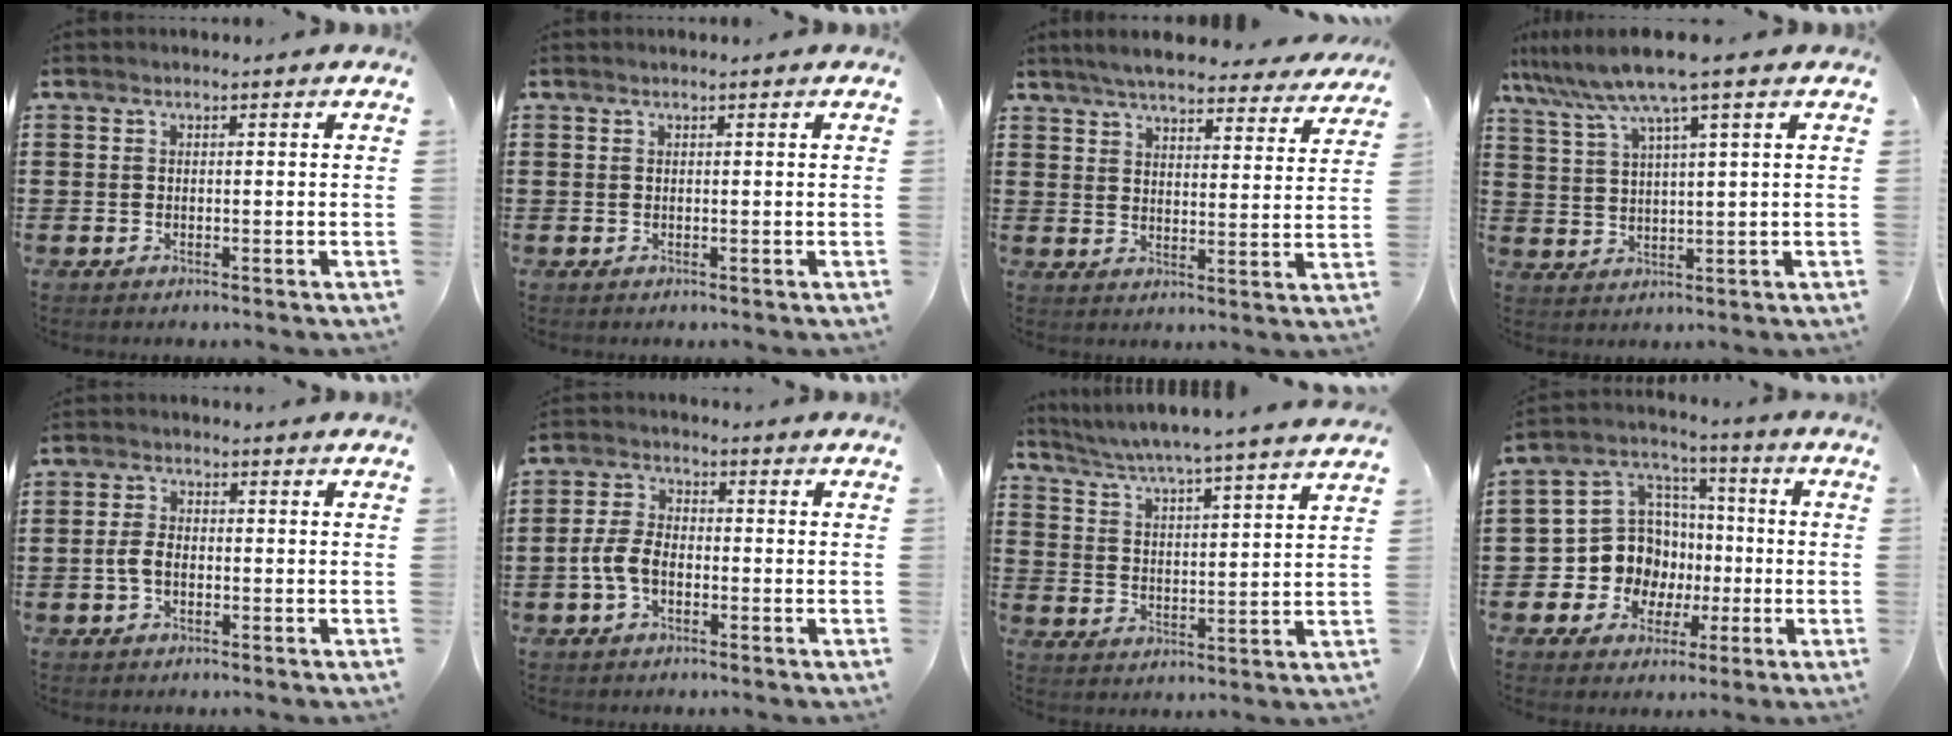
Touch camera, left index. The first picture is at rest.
{"total": 0.0}
{"total": 5.8, "force": [5.4, 0.1, 1.9], "torque": [-0.058, -0.026, 0.095]}
{"total": 7.2, "force": [5.0, -0.3, 5.1], "torque": [-0.121, -0.023, 0.082]}
{"total": 3.2, "force": [-0.6, 1.7, 2.6], "torque": [-0.073, -0.004, -0.018]}
{"total": 5.0, "force": [-1.6, 2.8, 3.8], "torque": [-0.096, 0.000, -0.036]}
{"total": 4.4, "force": [4.1, -1.1, 1.0], "torque": [-0.041, -0.038, 0.064]}
{"total": 10.5, "force": [-1.2, 10.0, 3.0], "torque": [-0.111, 0.007, -0.016]}